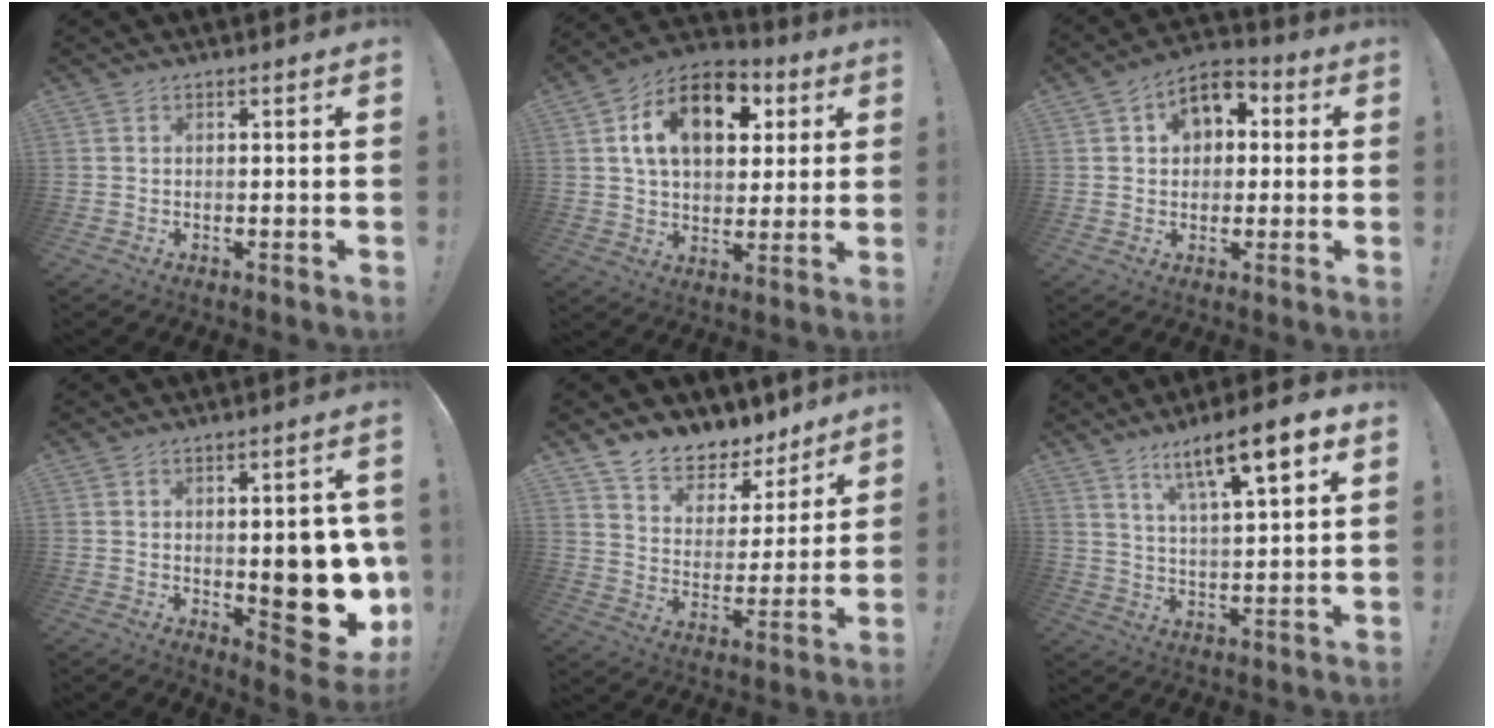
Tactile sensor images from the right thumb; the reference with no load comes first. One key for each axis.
{"total": 17.0, "fx": 6.4, "fy": 10.9, "fz": 11.4, "tx": -0.169, "ty": -0.016, "tz": 0.112}
{"total": 7.1, "fx": 1.7, "fy": 5.2, "fz": 4.5, "tx": -0.056, "ty": 0.006, "tz": 0.031}
{"total": 15.3, "fx": -1.0, "fy": 7.0, "fz": 13.5, "tx": -0.144, "ty": -0.015, "tz": 0.002}
{"total": 9.5, "fx": 8.4, "fy": 4.1, "fz": 1.6, "tx": -0.040, "ty": -0.078, "tz": 0.154}
{"total": 13.0, "fx": 7.8, "fy": 2.1, "fz": 10.2, "tx": -0.162, "ty": -0.039, "tz": 0.118}